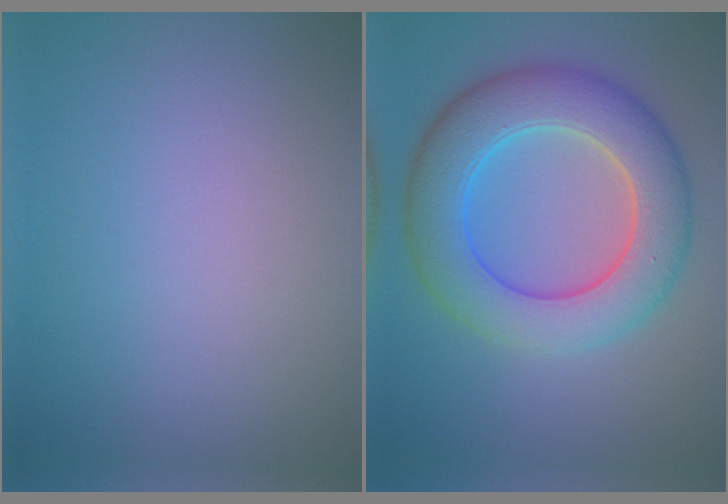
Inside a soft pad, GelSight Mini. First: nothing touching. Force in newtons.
{"total": 8.8, "press": 8.8, "slide": 0.2}